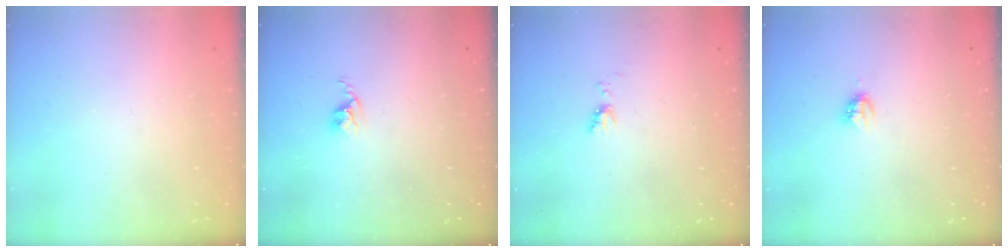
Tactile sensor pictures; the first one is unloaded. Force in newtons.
{"total": 2.6, "press": 2.6, "slide": 0.4}
{"total": 3.7, "press": 3.6, "slide": 0.7}
{"total": 3.9, "press": 3.9, "slide": 0.5}